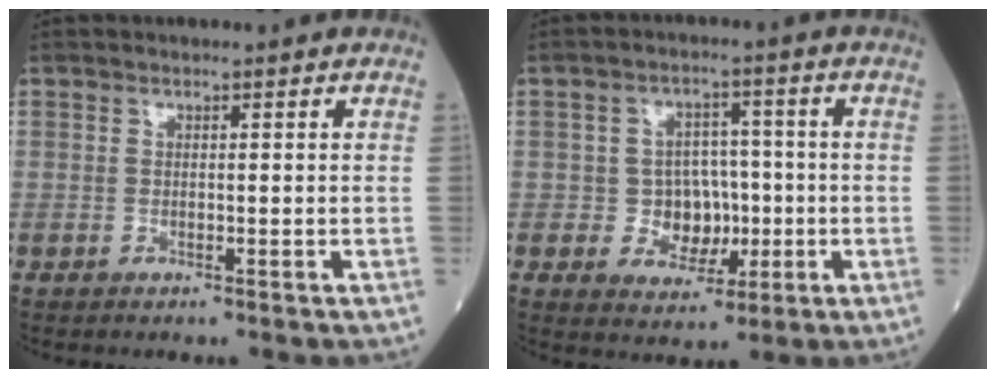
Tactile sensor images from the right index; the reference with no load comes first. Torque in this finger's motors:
{"motor_torque": [0.08, 0.02, 0.07, 0.00]}